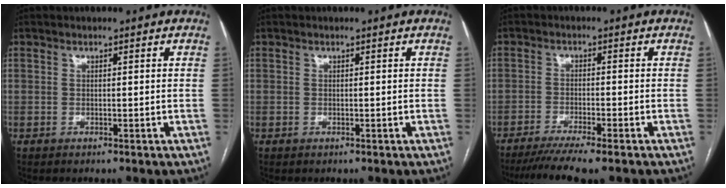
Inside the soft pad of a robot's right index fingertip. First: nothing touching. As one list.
[{"total": 0.0}, {"total": 8.2, "force": [-6.6, -0.1, 4.9], "torque": [-0.071, -0.019, -0.106]}]